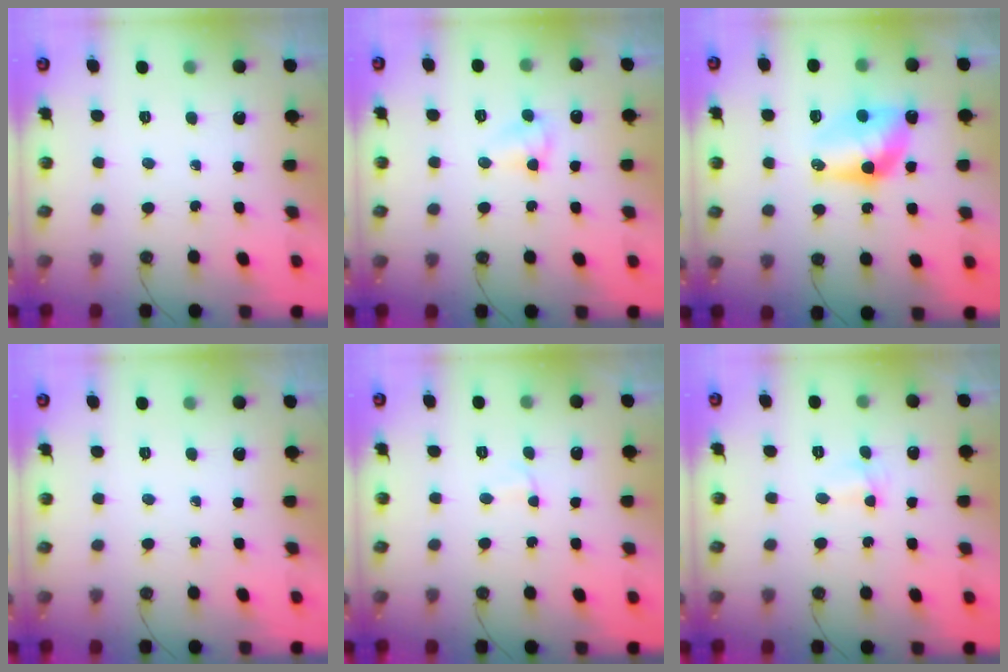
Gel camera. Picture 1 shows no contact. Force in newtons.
{"total": 4.2, "press": 4.2, "slide": 0.3}
{"total": 10.8, "press": 10.8, "slide": 0.8}
{"total": 0.0}
{"total": 3.7, "press": 1.9, "slide": 3.2}
{"total": 2.9, "press": 2.7, "slide": 1.0}